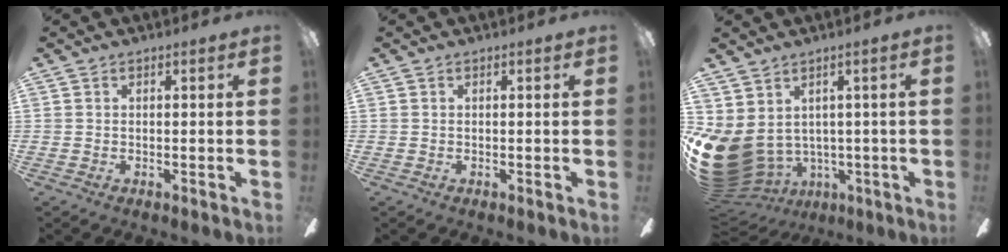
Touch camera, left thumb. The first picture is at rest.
{"total": 0.0}
{"total": 12.2, "force": [-1.5, 9.5, 7.5], "torque": [-0.182, -0.014, -0.015]}